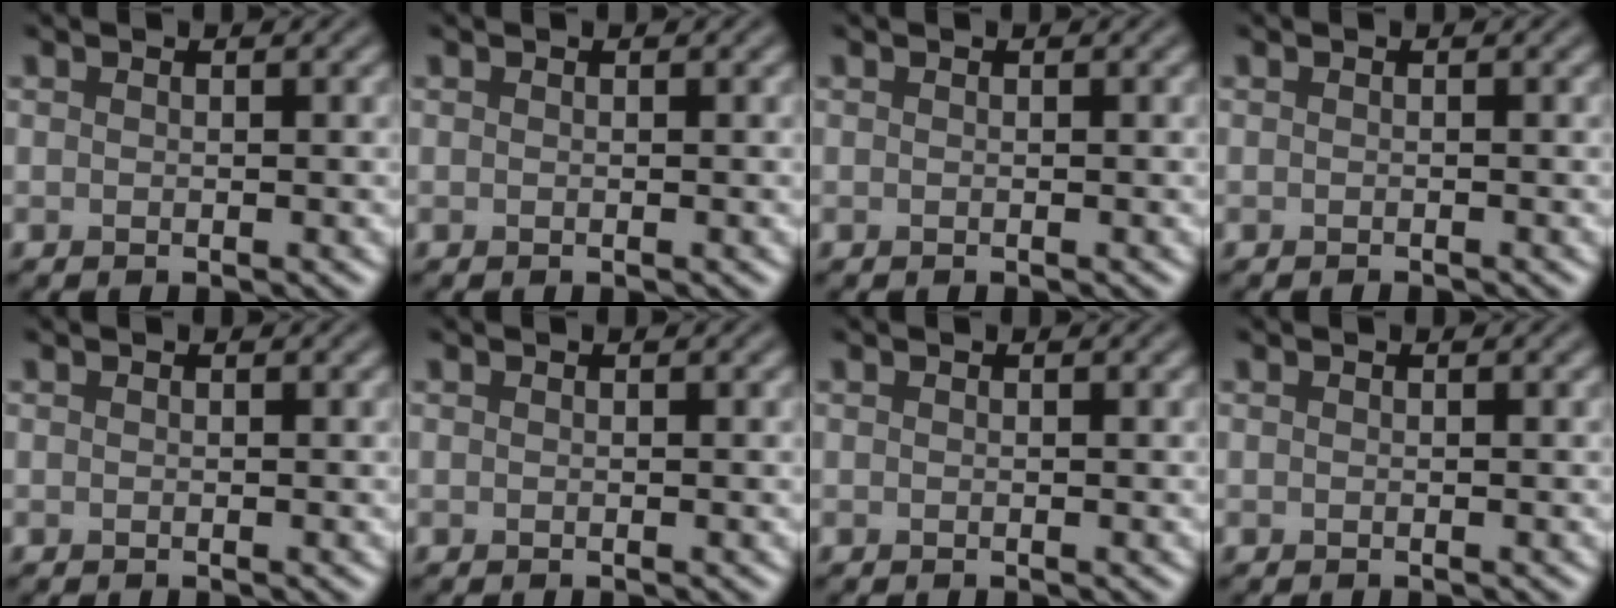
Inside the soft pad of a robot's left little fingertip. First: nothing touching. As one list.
[{"total": 0.0}, {"total": 0.0}, {"total": 0.5, "force": [-0.5, 0.0, 0.1], "torque": [0.000, 0.000, -0.008]}, {"total": 0.0}, {"total": 0.0}, {"total": 0.0}, {"total": 0.0}]